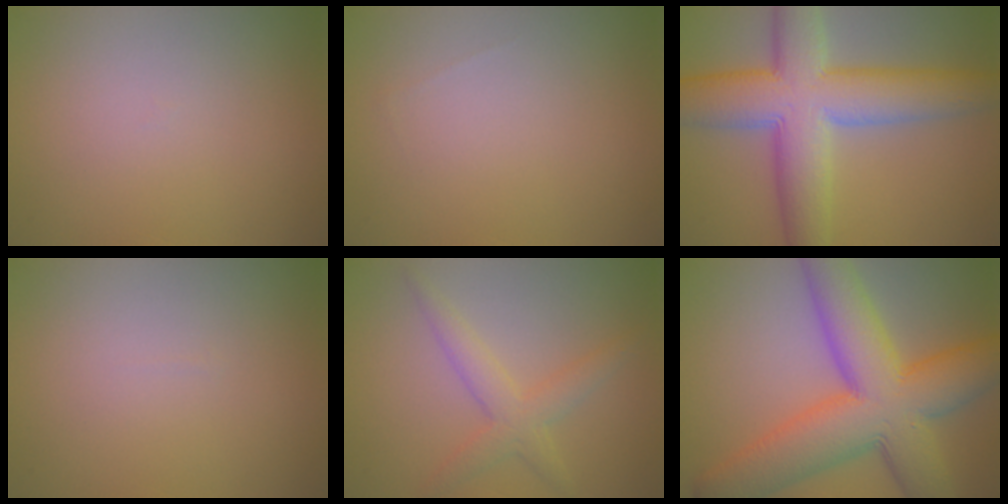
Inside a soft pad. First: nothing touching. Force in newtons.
{"total": 0.0}
{"total": 10.3, "press": 10.3, "slide": 0.3}
{"total": 0.0}
{"total": 2.9, "press": 2.9, "slide": 0.1}
{"total": 12.3, "press": 12.3, "slide": 0.4}